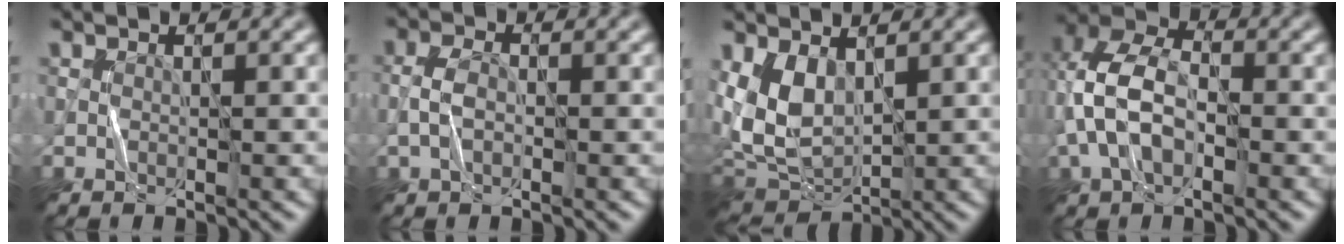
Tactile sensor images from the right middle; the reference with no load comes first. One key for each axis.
{"total": 2.4, "fx": -0.6, "fy": 1.3, "fz": 1.9, "tx": -0.041, "ty": 0.005, "tz": -0.019}
{"total": 6.6, "fx": 1.4, "fy": 4.1, "fz": 4.9, "tx": -0.117, "ty": -0.011, "tz": 0.027}
{"total": 7.1, "fx": -0.8, "fy": 4.5, "fz": 5.5, "tx": -0.124, "ty": 0.019, "tz": -0.031}